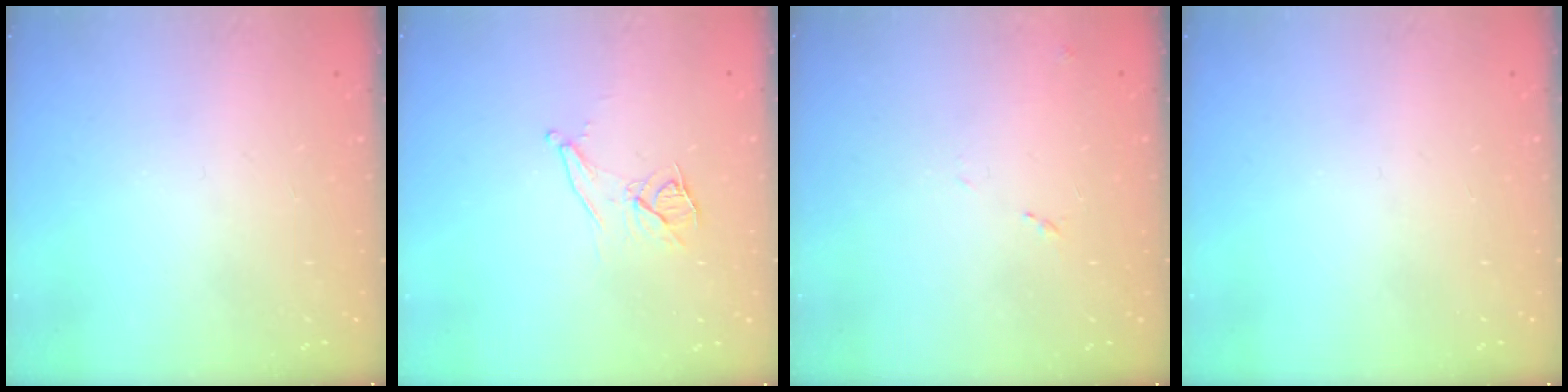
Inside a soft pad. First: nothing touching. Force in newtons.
{"total": 8.5, "press": 7.8, "slide": 3.3}
{"total": 8.1, "press": 8.1, "slide": 0.6}
{"total": 0.0}